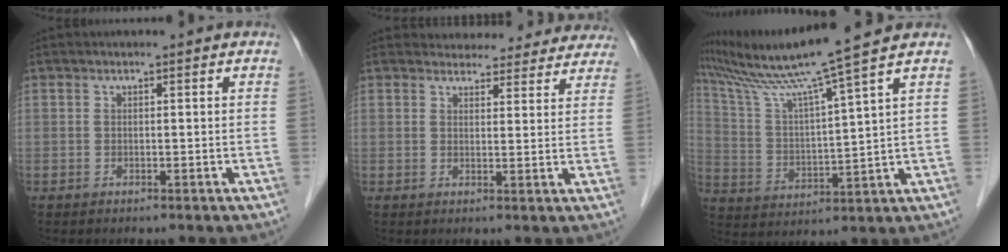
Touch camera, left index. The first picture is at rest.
{"total": 14.2, "force": [13.3, 4.5, 2.0], "torque": [0.002, 0.001, 0.141]}
{"total": 14.2, "force": [11.5, -3.3, 7.6], "torque": [-0.142, -0.012, 0.201]}